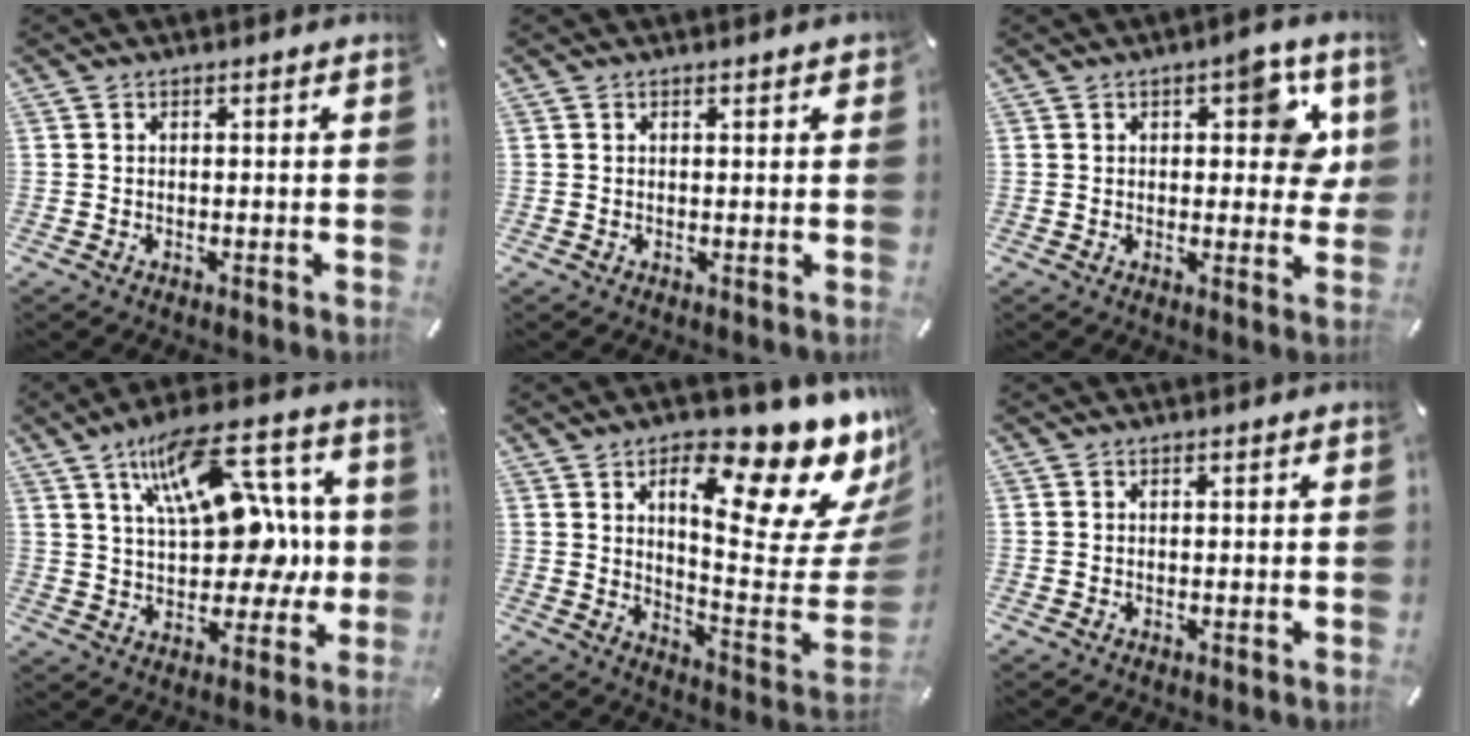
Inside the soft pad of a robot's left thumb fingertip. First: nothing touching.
{"total": 1.1, "force": [0.8, 0.3, 0.8], "torque": [-0.016, 0.001, 0.013]}
{"total": 9.8, "force": [3.5, 4.8, 7.8], "torque": [-0.088, -0.009, 0.054]}
{"total": 19.6, "force": [6.7, 11.2, 14.6], "torque": [-0.237, -0.031, 0.116]}
{"total": 23.3, "force": [14.6, 7.5, 16.5], "torque": [-0.216, -0.114, 0.225]}
{"total": 0.0}